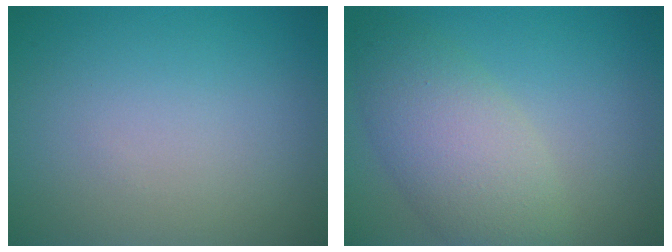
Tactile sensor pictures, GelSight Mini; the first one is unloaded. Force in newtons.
{"total": 5.7, "press": 5.7, "slide": 0.4}